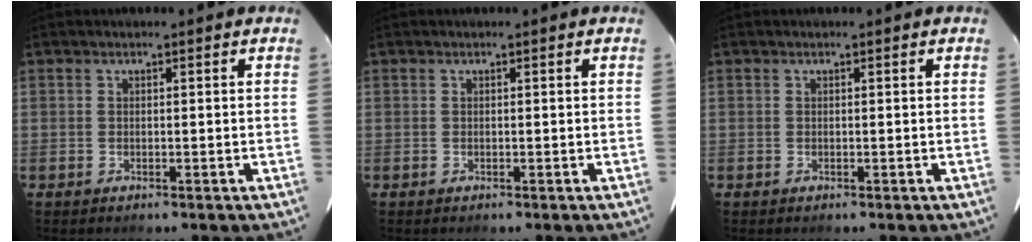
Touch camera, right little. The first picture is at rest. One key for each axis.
{"total": 0.0}
{"total": 0.0}